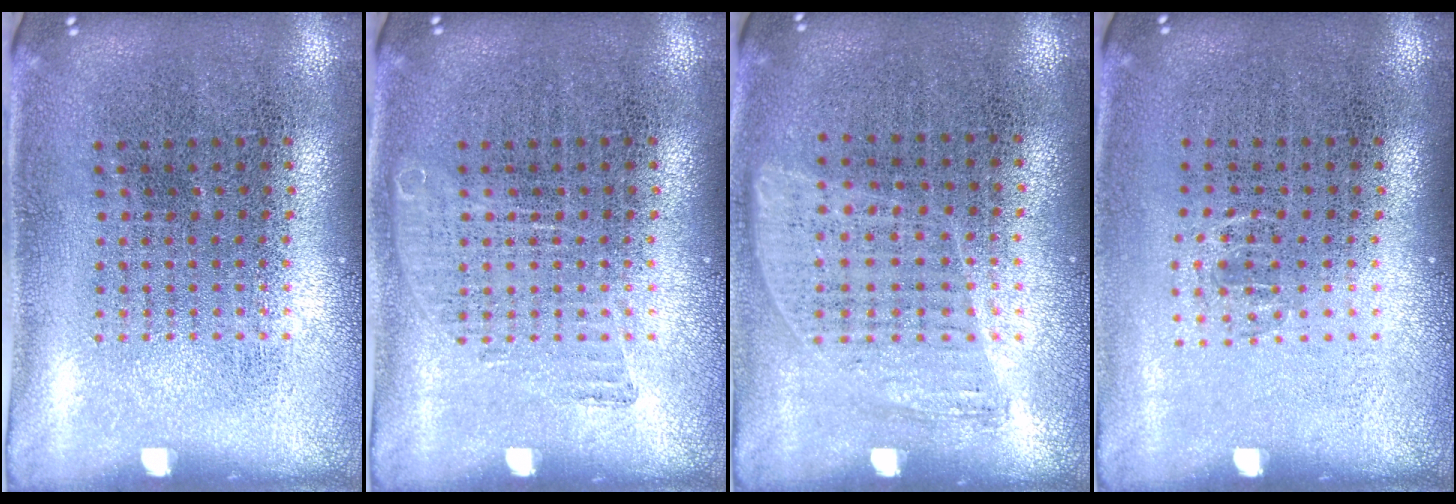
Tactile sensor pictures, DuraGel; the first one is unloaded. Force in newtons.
{"total": 0.8, "press": 0.8, "slide": 0.1}
{"total": 0.5, "press": 0.4, "slide": 0.4}
{"total": 0.5, "press": 0.5, "slide": 0.3}